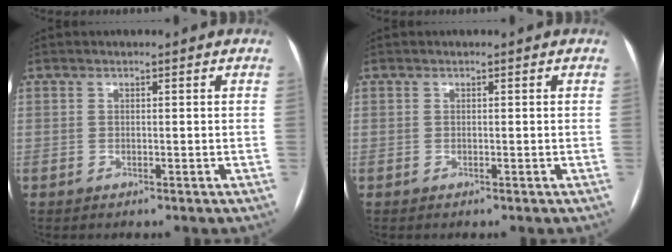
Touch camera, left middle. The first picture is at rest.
{"total": 0.0}